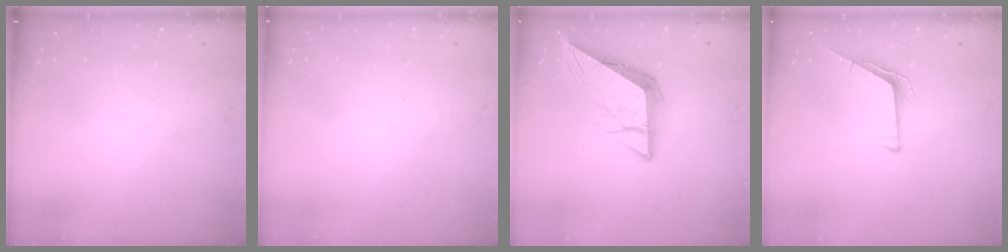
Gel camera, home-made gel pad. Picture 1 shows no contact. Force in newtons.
{"total": 2.7, "press": 2.7, "slide": 0.3}
{"total": 9.3, "press": 9.2, "slide": 1.2}
{"total": 5.6, "press": 5.6, "slide": 0.5}